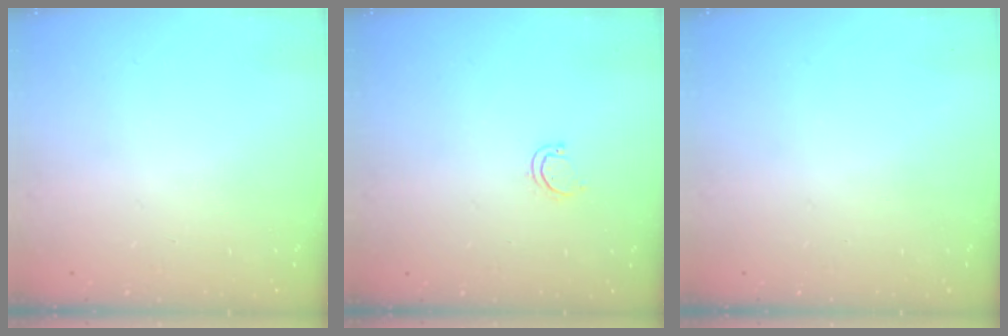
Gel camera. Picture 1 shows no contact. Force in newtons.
{"total": 4.6, "press": 4.4, "slide": 1.2}
{"total": 0.0}